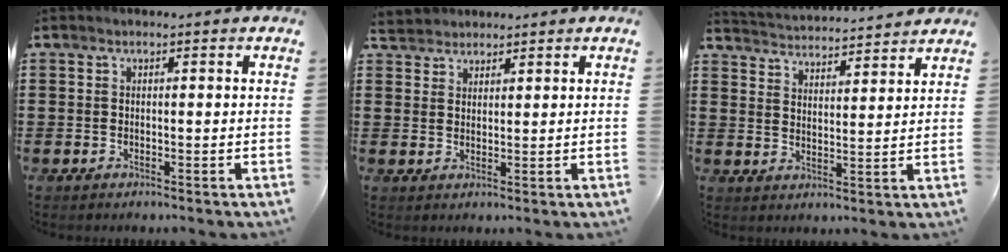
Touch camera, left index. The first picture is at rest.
{"total": 2.3, "force": [2.1, 0.9, -0.3], "torque": [-0.002, 0.004, 0.042]}
{"total": 3.3, "force": [3.3, -0.5, -0.3], "torque": [-0.012, -0.026, 0.053]}